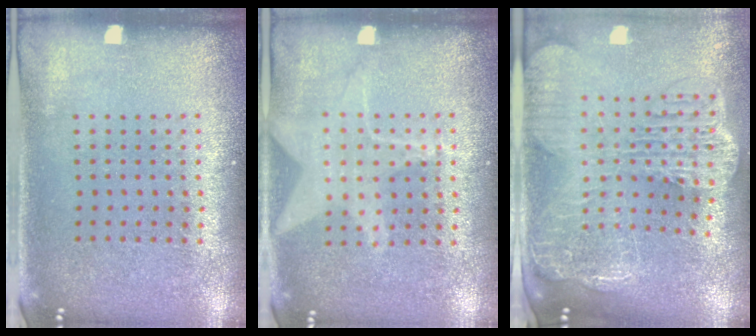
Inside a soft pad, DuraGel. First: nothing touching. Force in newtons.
{"total": 1.3, "press": 1.2, "slide": 0.3}
{"total": 3.5, "press": 2.8, "slide": 2.1}